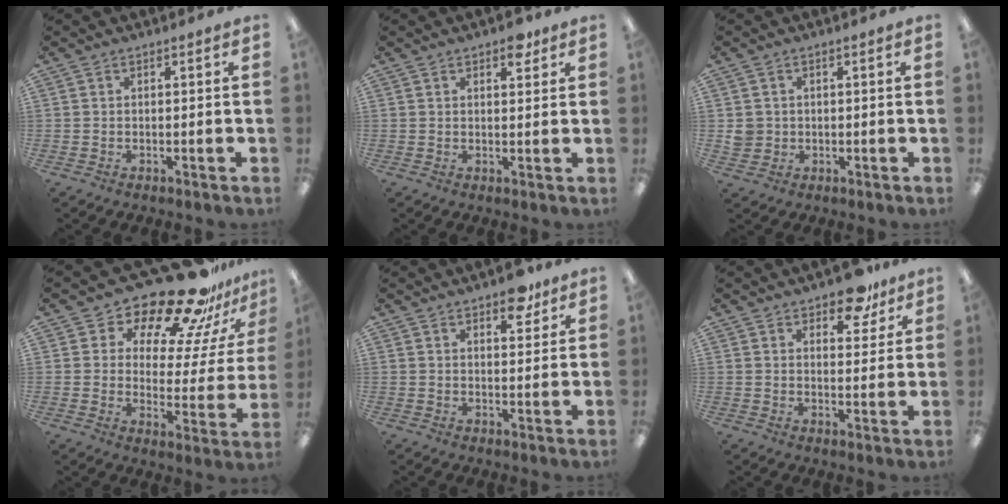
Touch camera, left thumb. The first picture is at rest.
{"total": 4.0, "force": [2.6, 2.1, 2.2], "torque": [-0.008, -0.012, 0.039]}
{"total": 3.4, "force": [0.3, 3.4, 0.5], "torque": [-0.007, 0.004, 0.005]}
{"total": 20.6, "force": [17.7, 6.6, 8.2], "torque": [-0.128, -0.138, 0.301]}
{"total": 6.5, "force": [4.7, 3.1, 3.3], "torque": [-0.020, -0.027, 0.076]}
{"total": 8.8, "force": [6.5, 4.2, 4.3], "torque": [-0.043, -0.031, 0.110]}